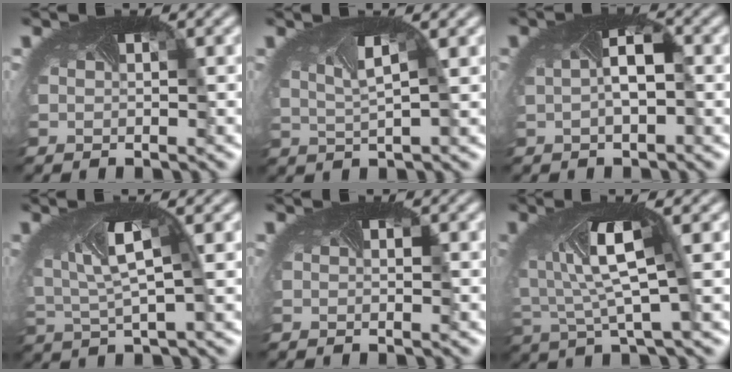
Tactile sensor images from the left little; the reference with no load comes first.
{"total": 3.0, "force": [1.2, 1.4, 2.4], "torque": [-0.055, 0.009, 0.024]}
{"total": 2.6, "force": [0.2, 1.5, 2.1], "torque": [-0.037, 0.008, 0.002]}
{"total": 4.6, "force": [1.0, 1.9, 4.1], "torque": [-0.102, -0.001, 0.014]}
{"total": 0.0}
{"total": 5.6, "force": [1.1, 1.9, 5.2], "torque": [-0.118, 0.003, 0.017]}